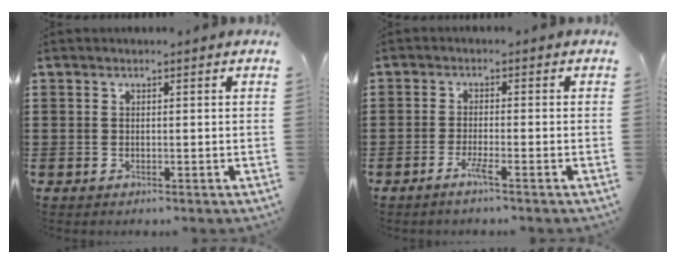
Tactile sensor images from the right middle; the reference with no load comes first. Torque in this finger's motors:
{"motor_torque": [0.12, -0.05, 0.09, 0.05]}